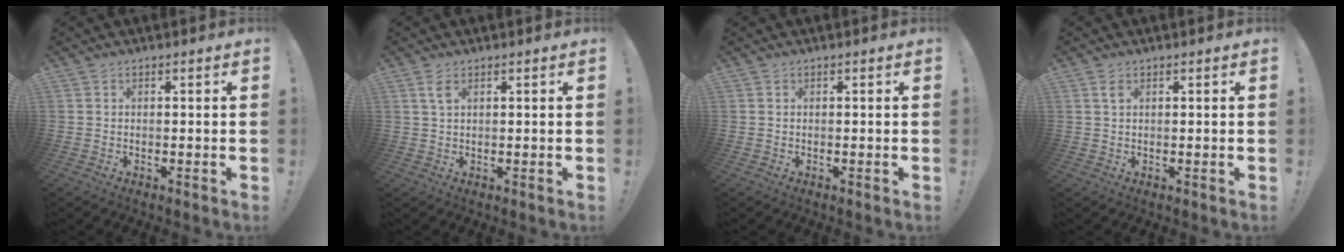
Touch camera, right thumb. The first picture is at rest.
{"total": 3.0, "force": [1.4, 1.2, 2.4], "torque": [-0.044, 0.000, 0.024]}
{"total": 0.0}
{"total": 1.9, "force": [0.9, 0.8, 1.5], "torque": [-0.026, 0.000, 0.014]}